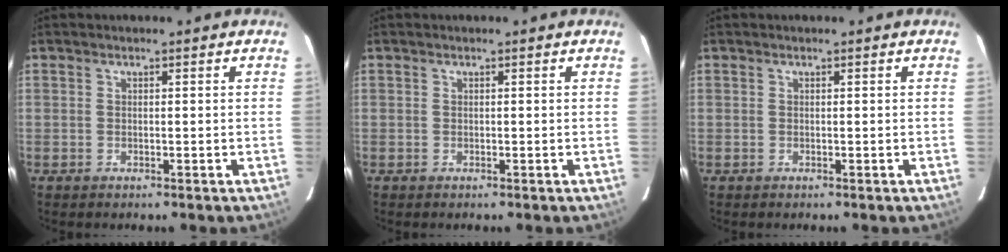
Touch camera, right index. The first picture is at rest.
{"total": 0.0}
{"total": 0.0}